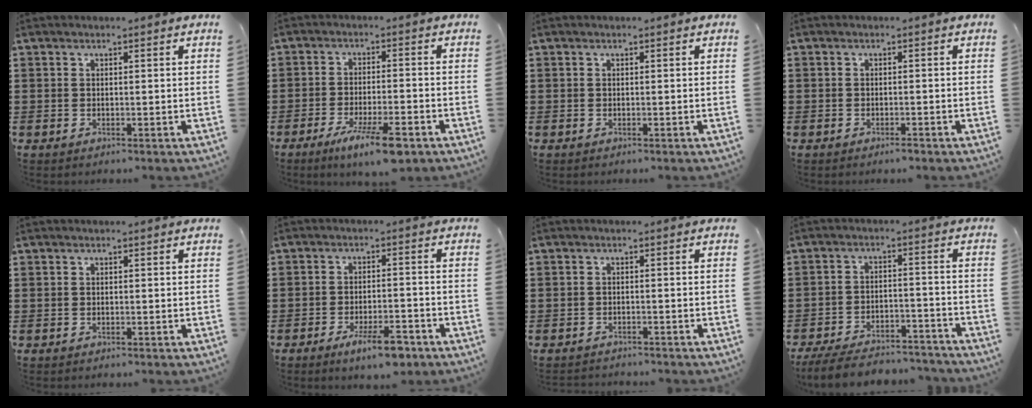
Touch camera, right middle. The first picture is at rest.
{"total": 7.4, "force": [-4.5, 1.5, 5.7], "torque": [-0.106, -0.005, -0.078]}
{"total": 0.0}
{"total": 0.7, "force": [-0.6, 0.4, -0.1], "torque": [0.001, 0.003, -0.015]}
{"total": 0.0}
{"total": 5.6, "force": [-4.1, 1.5, 3.6], "torque": [-0.065, 0.000, -0.074]}
{"total": 1.4, "force": [-1.4, 0.2, -0.2], "torque": [0.000, 0.004, -0.031]}
{"total": 7.1, "force": [-6.8, 1.1, 2.0], "torque": [-0.042, 0.005, -0.131]}